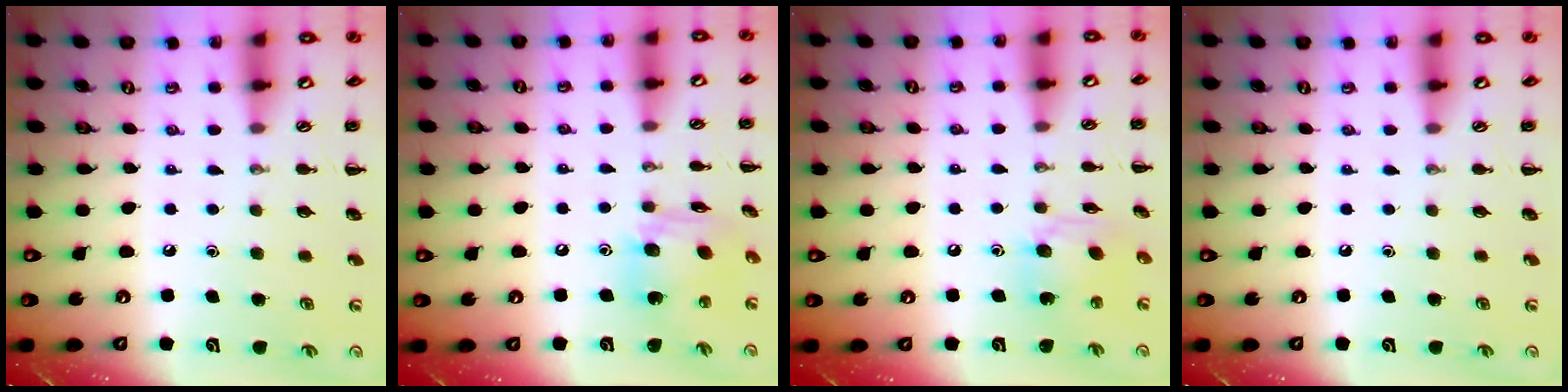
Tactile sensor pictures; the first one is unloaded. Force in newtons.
{"total": 11.1, "press": 11.1, "slide": 1.0}
{"total": 7.5, "press": 7.5, "slide": 0.5}
{"total": 0.0}